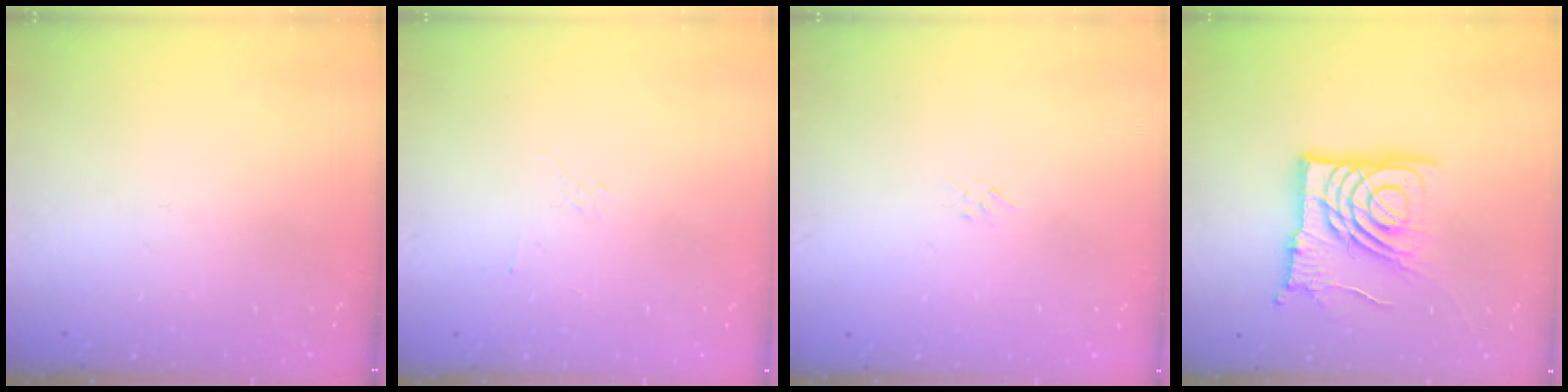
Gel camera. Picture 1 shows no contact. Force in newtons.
{"total": 3.1, "press": 3.0, "slide": 0.8}
{"total": 2.3, "press": 2.2, "slide": 0.6}
{"total": 15.5, "press": 15.5, "slide": 1.2}